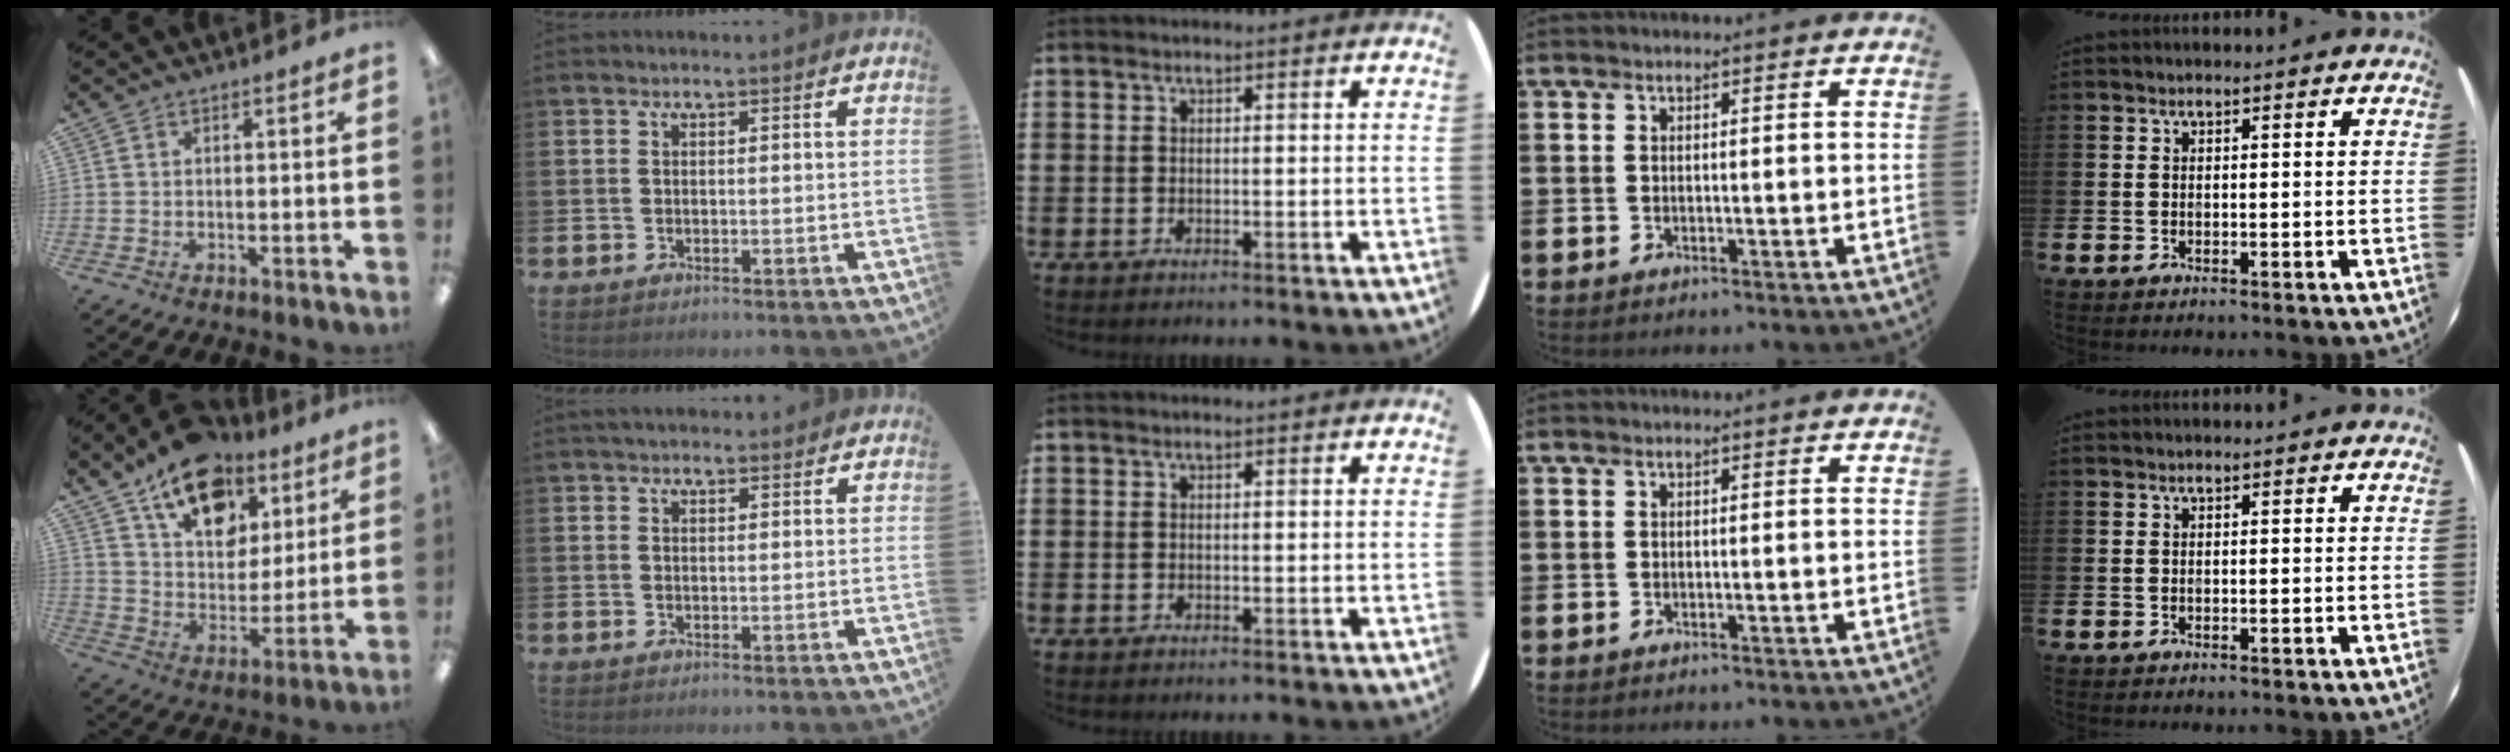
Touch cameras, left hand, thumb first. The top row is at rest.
{"thumb": {"total": 17.2, "force": [11.4, 10.2, 7.8], "torque": [-0.127, -0.063, 0.206]}, "index": {"total": 2.4, "force": [2.3, 0.6, 0.5], "torque": [-0.002, -0.008, 0.040]}}